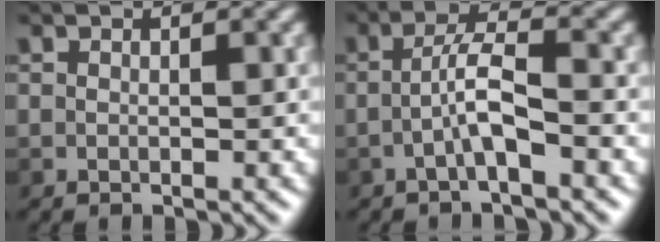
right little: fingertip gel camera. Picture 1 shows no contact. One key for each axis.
{"total": 3.0, "fx": -1.4, "fy": 0.2, "fz": 2.6, "tx": -0.052, "ty": 0.012, "tz": -0.027}